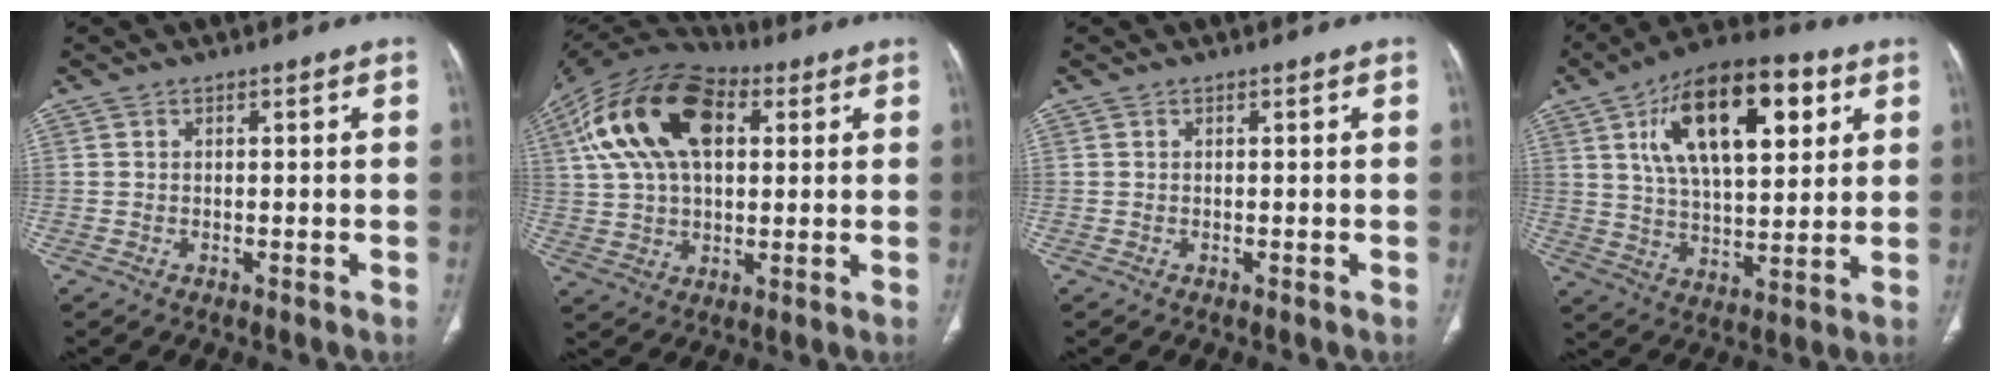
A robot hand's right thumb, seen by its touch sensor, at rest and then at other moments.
{"total": 20.8, "force": [6.4, 11.9, 15.9], "torque": [-0.289, 0.017, 0.106]}
{"total": 0.0}
{"total": 22.0, "force": [8.2, 10.3, 17.7], "torque": [-0.262, -0.011, 0.134]}